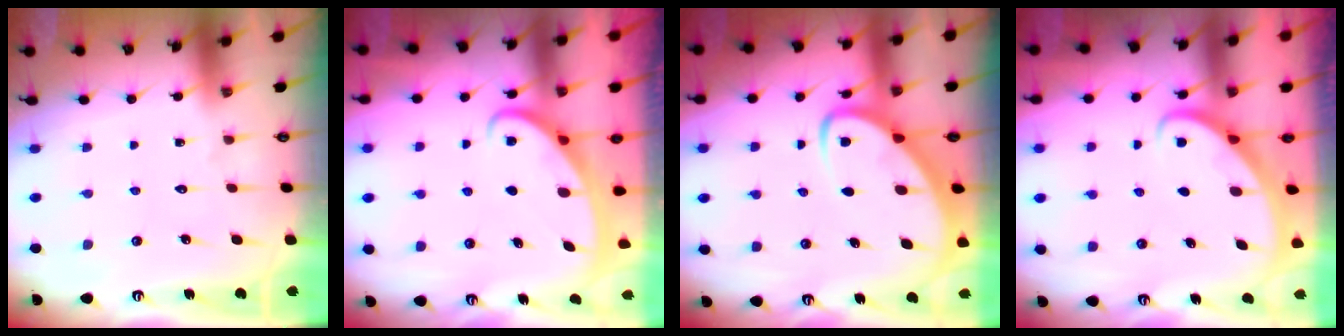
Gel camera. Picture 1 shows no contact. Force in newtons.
{"total": 2.5, "press": 2.5, "slide": 0.3}
{"total": 5.8, "press": 5.7, "slide": 0.7}
{"total": 2.9, "press": 2.9, "slide": 0.2}